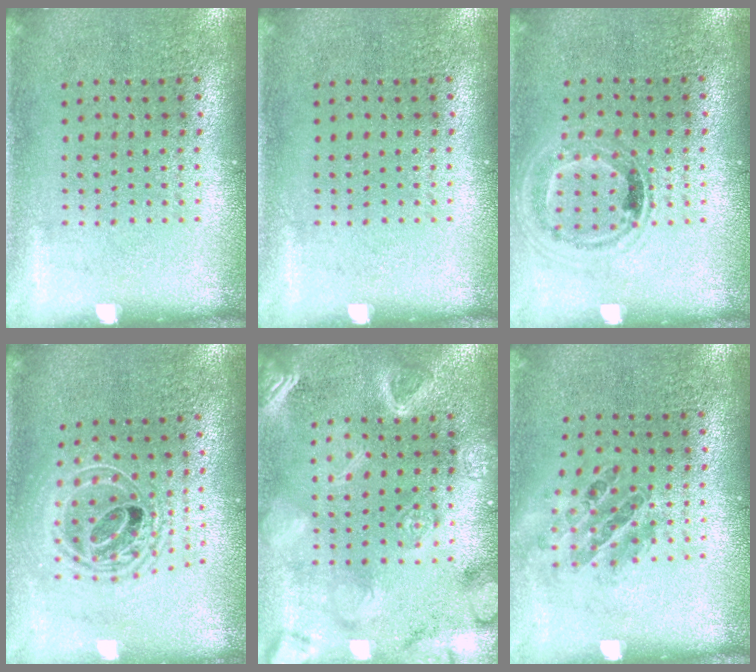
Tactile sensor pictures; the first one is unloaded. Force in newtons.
{"total": 0.0}
{"total": 1.0, "press": 0.9, "slide": 0.4}
{"total": 2.0, "press": 1.5, "slide": 1.3}
{"total": 3.0, "press": 3.0, "slide": 0.2}
{"total": 1.0, "press": 0.9, "slide": 0.3}